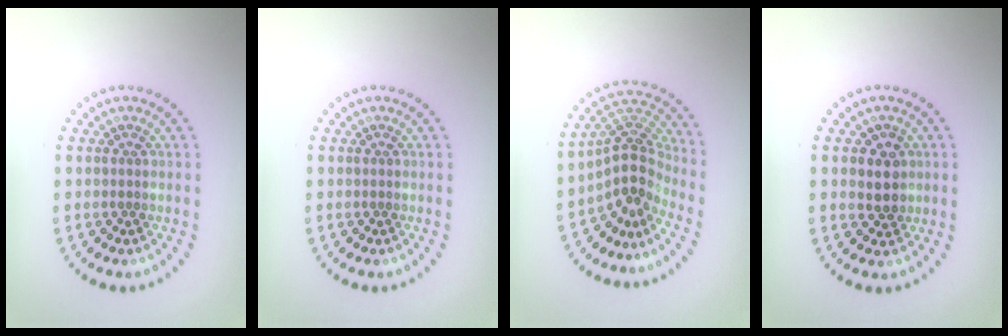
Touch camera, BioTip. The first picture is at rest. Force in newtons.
{"total": 0.0}
{"total": 4.0, "press": 2.8, "slide": 2.8}
{"total": 2.4, "press": 2.3, "slide": 0.6}